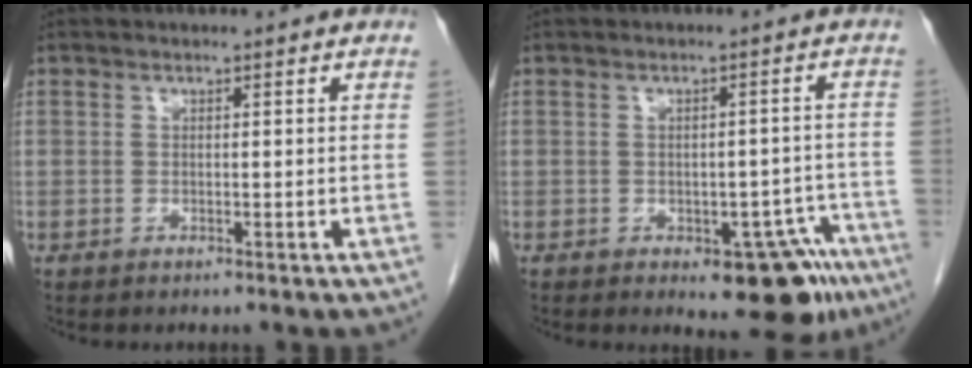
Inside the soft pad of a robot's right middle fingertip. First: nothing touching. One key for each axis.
{"total": 9.0, "fx": -5.5, "fy": 3.4, "fz": 6.2, "tx": -0.045, "ty": 0.008, "tz": -0.067}